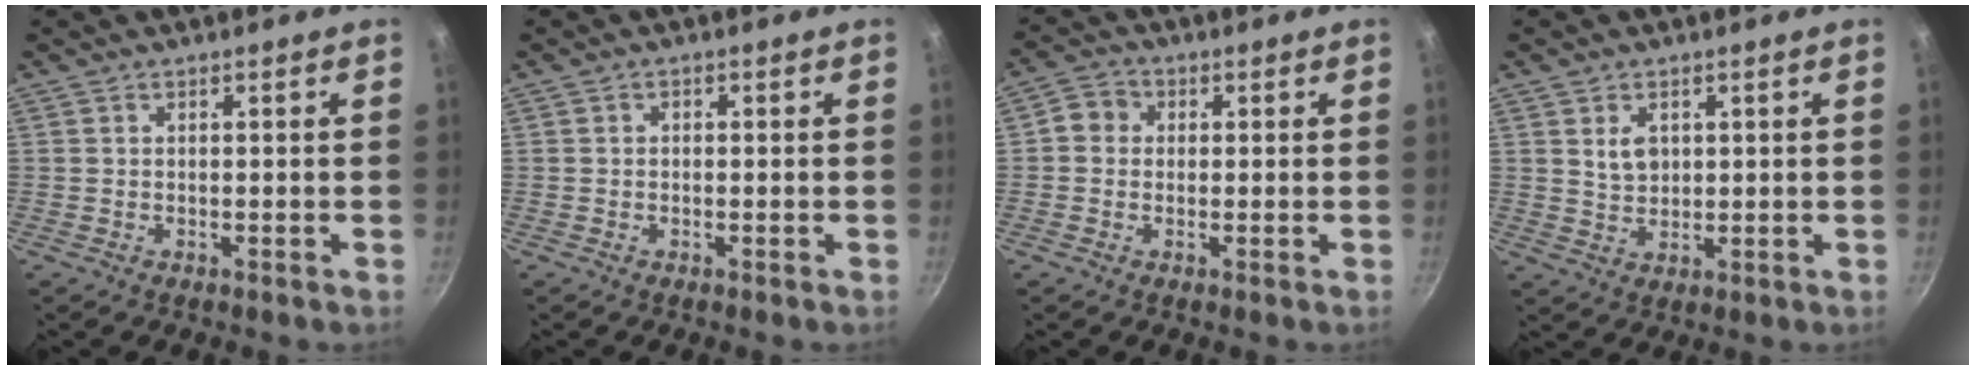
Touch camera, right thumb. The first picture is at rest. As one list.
[{"total": 0.8, "force": [-0.1, 0.7, 0.4], "torque": [-0.006, 0.005, -0.002]}, {"total": 4.1, "force": [0.3, 3.8, 1.7], "torque": [-0.013, 0.007, -0.011]}, {"total": 4.1, "force": [1.3, 2.9, 2.5], "torque": [-0.032, -0.007, 0.027]}]